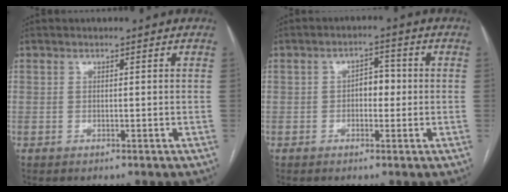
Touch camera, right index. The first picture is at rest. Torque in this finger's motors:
{"motor_torque": [0.75, -0.09, 0.21, 0.04]}